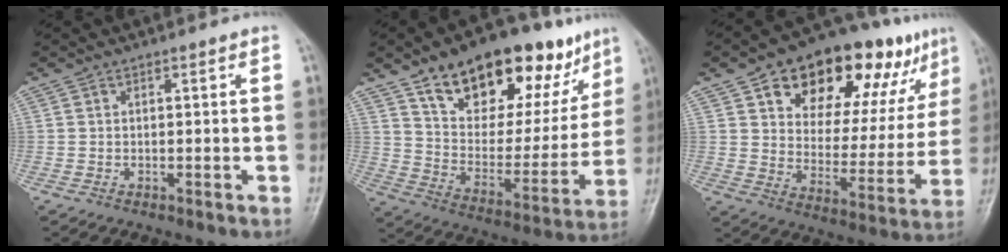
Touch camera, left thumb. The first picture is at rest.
{"total": 25.8, "force": [16.1, 12.3, 16.0], "torque": [-0.192, -0.040, 0.257]}
{"total": 24.4, "force": [13.4, 12.3, 16.2], "torque": [-0.184, -0.016, 0.208]}